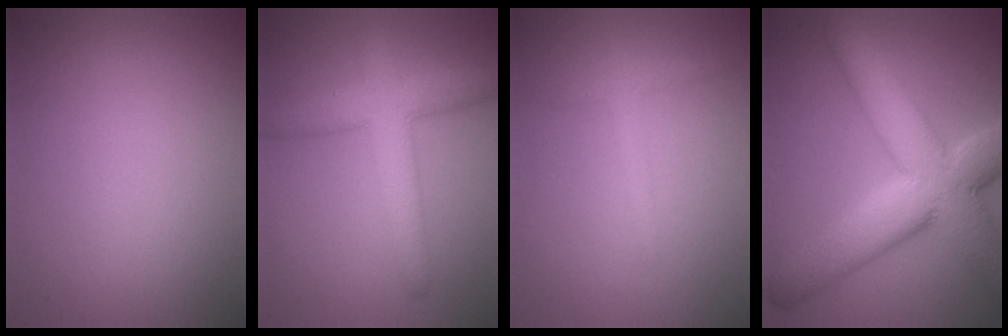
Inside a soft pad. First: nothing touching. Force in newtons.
{"total": 5.3, "press": 5.3, "slide": 0.2}
{"total": 1.6, "press": 1.6, "slide": 0.1}
{"total": 10.7, "press": 10.7, "slide": 0.8}